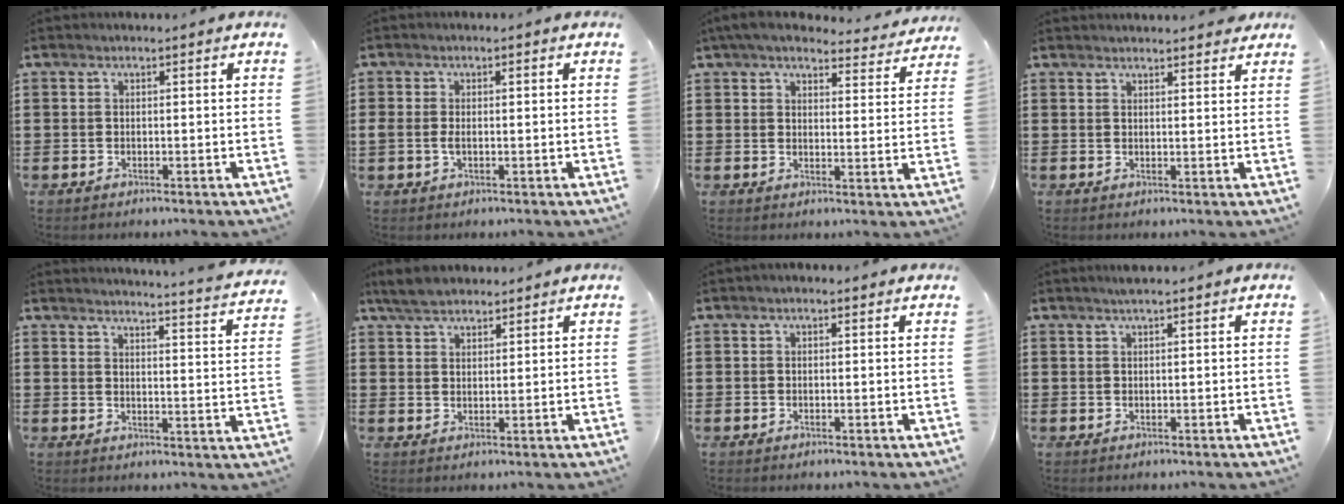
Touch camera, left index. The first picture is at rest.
{"total": 2.1, "force": [-0.3, 1.0, 1.8], "torque": [-0.042, 0.000, -0.009]}
{"total": 5.4, "force": [4.8, 1.1, 2.0], "torque": [-0.059, -0.020, 0.085]}
{"total": 2.1, "force": [2.1, 0.1, 0.2], "torque": [-0.009, -0.001, 0.041]}
{"total": 3.5, "force": [3.3, -0.9, 0.6], "torque": [-0.020, -0.035, 0.050]}
{"total": 4.2, "force": [3.6, 1.6, 1.5], "torque": [-0.041, 0.001, 0.068]}
{"total": 0.7, "force": [0.2, 0.4, 0.5], "torque": [-0.010, 0.006, 0.003]}
{"total": 1.3, "force": [1.0, 0.0, 0.8], "torque": [-0.015, 0.001, 0.018]}